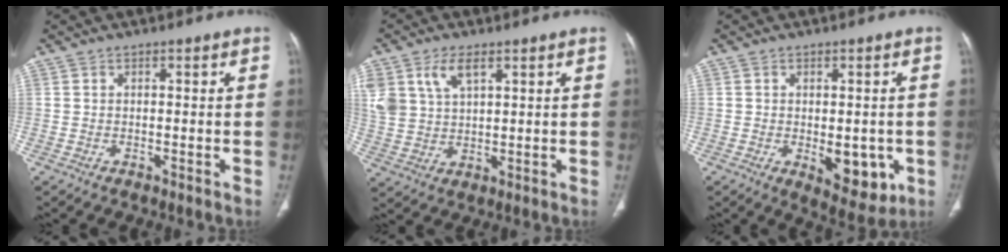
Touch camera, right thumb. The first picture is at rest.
{"total": 8.9, "force": [4.4, 5.0, 5.9], "torque": [-0.121, -0.008, 0.094]}
{"total": 8.7, "force": [-2.0, 4.6, 7.0], "torque": [-0.062, -0.010, -0.014]}